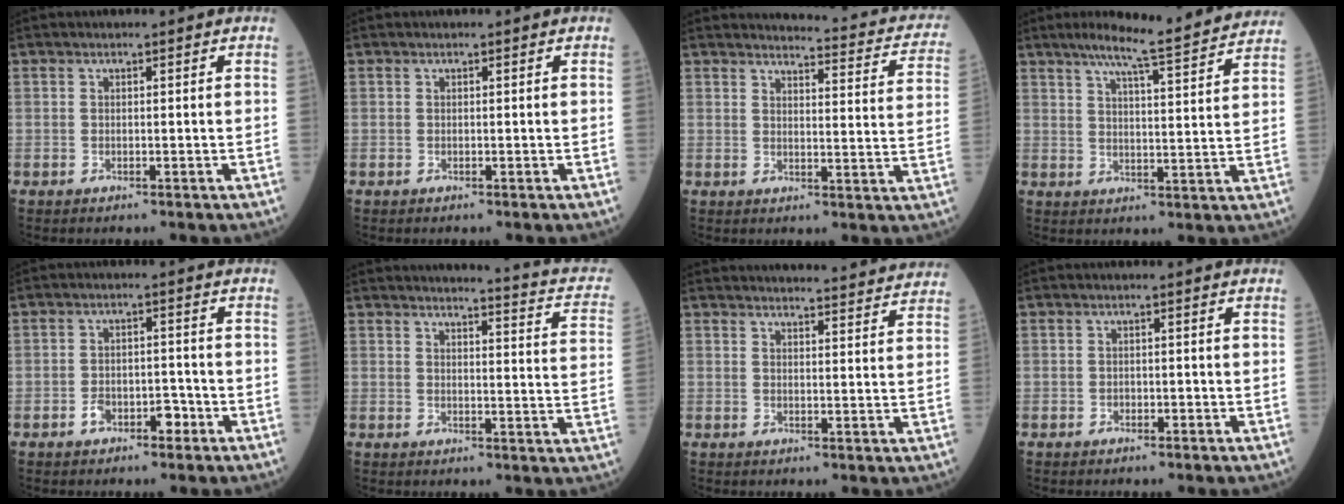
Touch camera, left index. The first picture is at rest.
{"total": 0.0}
{"total": 15.0, "force": [14.2, 2.3, 4.2], "torque": [-0.025, -0.057, 0.129]}
{"total": 14.1, "force": [12.5, -0.4, 6.4], "torque": [-0.100, -0.005, 0.156]}
{"total": 3.7, "force": [-2.1, 2.2, 2.2], "torque": [-0.034, 0.013, -0.033]}
{"total": 11.7, "force": [10.4, 1.1, 5.2], "torque": [-0.058, -0.037, 0.092]}
{"total": 19.0, "force": [18.5, 1.2, 4.1], "torque": [-0.043, -0.017, 0.216]}
{"total": 0.7, "force": [-0.4, 0.4, 0.3], "torque": [-0.005, 0.002, -0.008]}